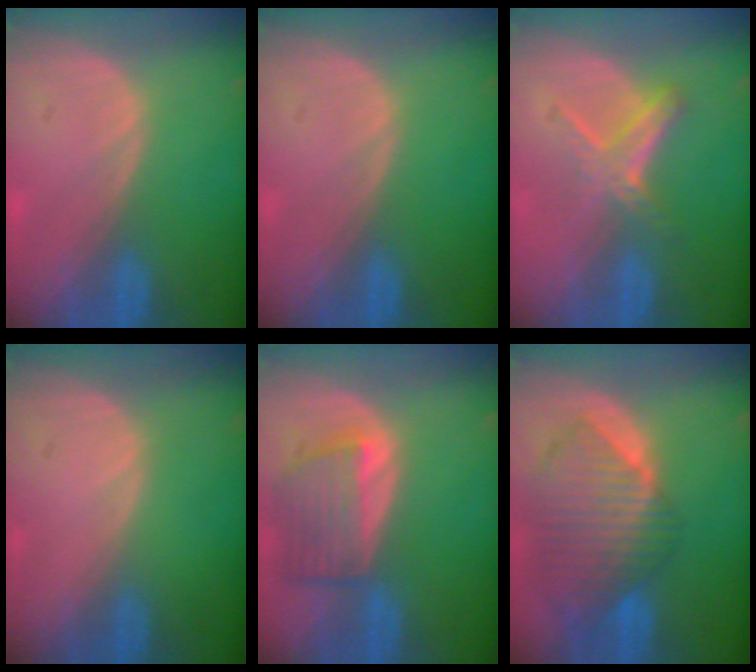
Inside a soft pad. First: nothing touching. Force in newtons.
{"total": 0.0}
{"total": 5.2, "press": 4.8, "slide": 2.1}
{"total": 0.0}
{"total": 6.6, "press": 6.3, "slide": 1.9}
{"total": 10.3, "press": 8.9, "slide": 5.1}